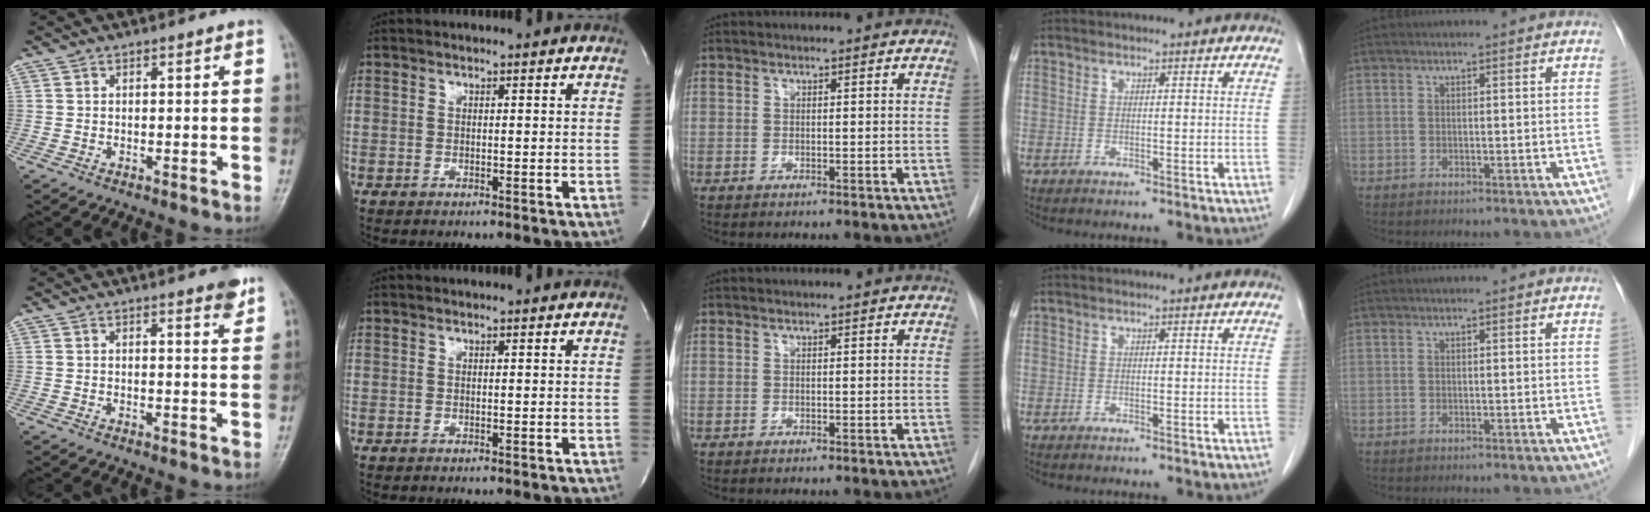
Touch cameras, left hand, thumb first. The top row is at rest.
{"thumb": {"total": 3.2, "force": [2.3, 0.7, 2.1], "torque": [-0.019, -0.013, 0.027]}}